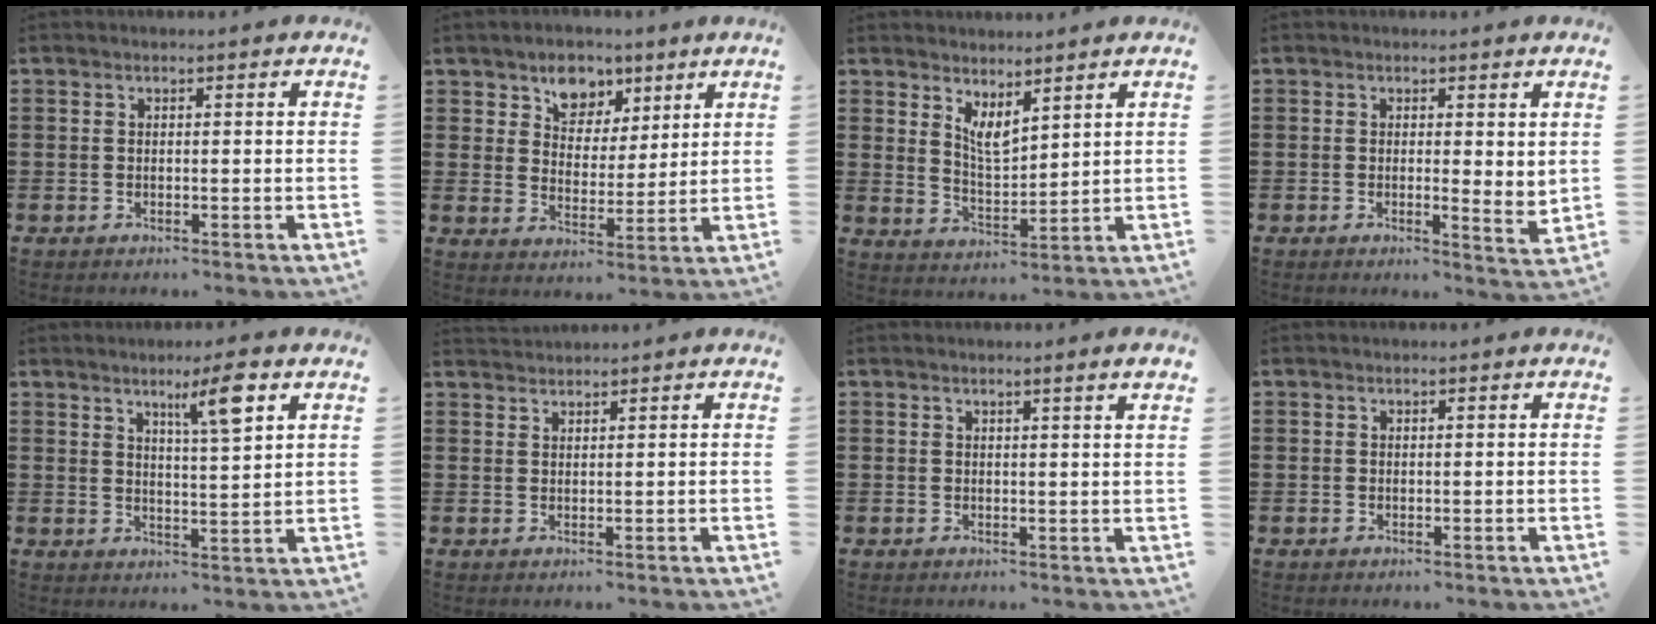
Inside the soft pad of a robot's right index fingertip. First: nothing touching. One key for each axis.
{"total": 6.0, "fx": 3.8, "fy": 4.4, "fz": 1.4, "tx": -0.033, "ty": -0.004, "tz": 0.062}
{"total": 4.1, "fx": 3.3, "fy": 1.1, "fz": 2.1, "tx": -0.049, "ty": -0.011, "tz": 0.060}
{"total": 1.8, "fx": 0.8, "fy": 0.6, "fz": 1.5, "tx": -0.032, "ty": 0.002, "tz": 0.015}
{"total": 6.4, "fx": 3.9, "fy": 0.5, "fz": 5.1, "tx": -0.085, "ty": -0.004, "tz": 0.059}
{"total": 1.4, "fx": 1.3, "fy": -0.1, "fz": -0.4, "tx": 0.004, "ty": 0.001, "tz": 0.028}
{"total": 1.3, "fx": 1.0, "fy": -0.4, "fz": 0.7, "tx": -0.011, "ty": -0.004, "tz": 0.018}
{"total": 0.6, "fx": 0.2, "fy": 0.5, "fz": 0.0, "tx": 0.000, "ty": 0.004, "tz": 0.003}